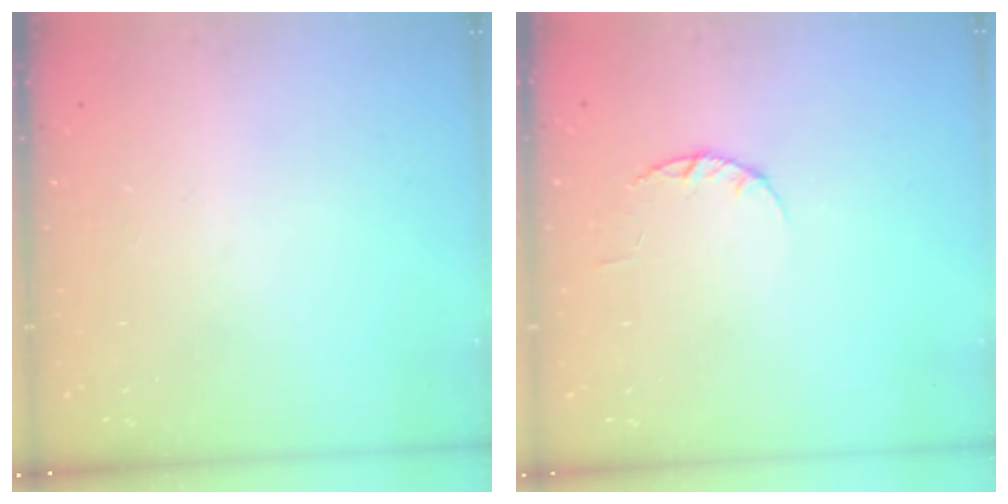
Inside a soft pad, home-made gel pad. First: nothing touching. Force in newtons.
{"total": 2.4, "press": 2.3, "slide": 0.4}